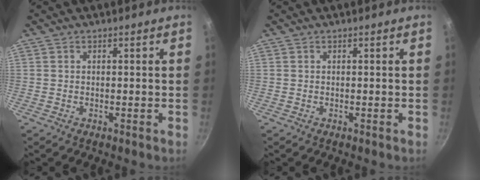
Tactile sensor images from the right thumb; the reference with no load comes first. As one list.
[{"total": 0.0}]